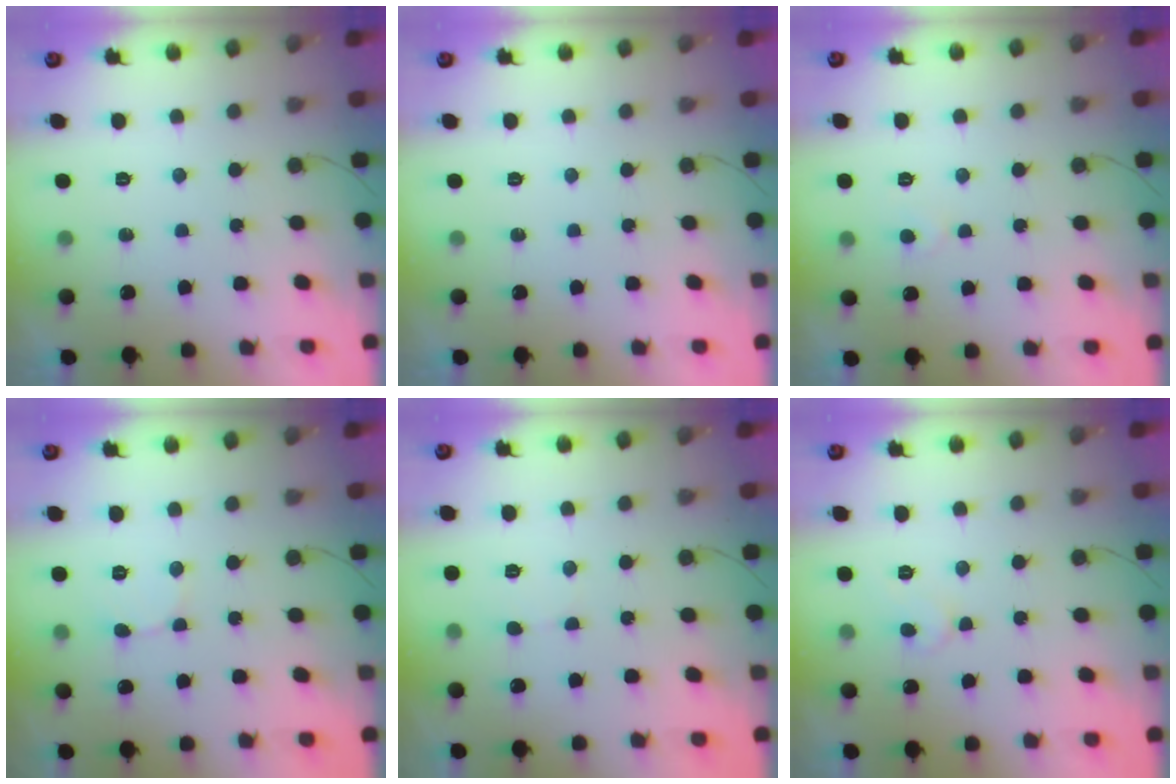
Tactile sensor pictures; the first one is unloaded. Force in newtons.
{"total": 0.0}
{"total": 2.9, "press": 2.9, "slide": 0.3}
{"total": 1.6, "press": 1.6, "slide": 0.1}
{"total": 3.4, "press": 3.3, "slide": 0.4}
{"total": 5.1, "press": 5.0, "slide": 0.4}